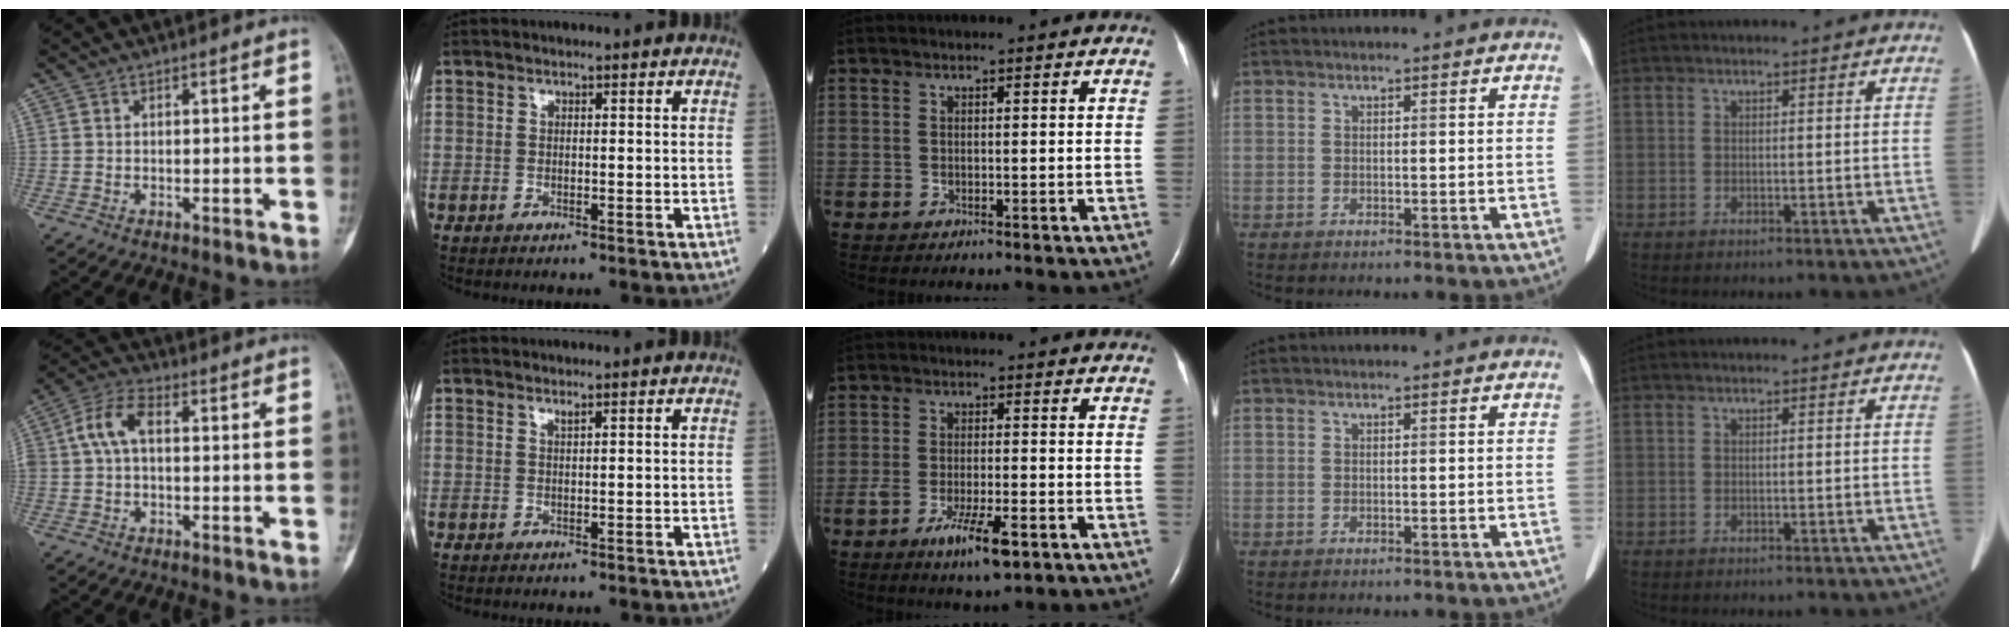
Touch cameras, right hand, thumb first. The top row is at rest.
{"thumb": {"total": 7.0, "force": [0.6, 4.1, 5.7], "torque": [-0.117, 0.025, 0.006]}, "index": {"total": 0.7, "force": [0.6, -0.1, 0.3], "torque": [-0.011, -0.006, 0.013]}, "middle": {"total": 7.1, "force": [-3.7, 1.2, 5.9], "torque": [-0.105, -0.012, -0.058]}}